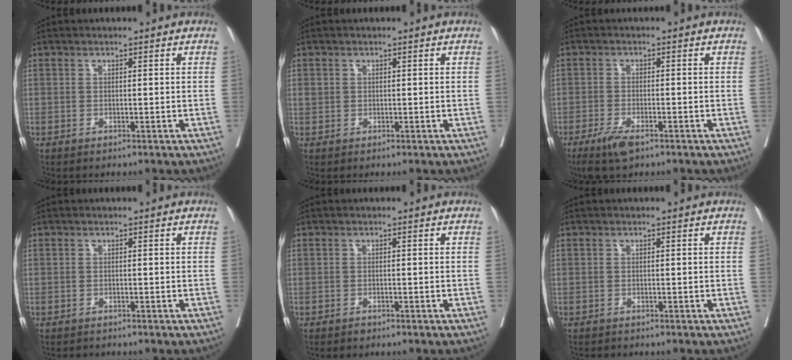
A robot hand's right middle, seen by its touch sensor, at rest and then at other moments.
{"total": 1.0, "force": [0.3, 0.9, 0.3], "torque": [-0.001, 0.005, 0.006]}
{"total": 4.5, "force": [-3.0, 1.2, 3.1], "torque": [-0.064, -0.008, -0.051]}
{"total": 1.2, "force": [-1.2, 0.3, 0.1], "torque": [-0.013, -0.006, -0.019]}
{"total": 0.5, "force": [-0.4, 0.2, 0.1], "torque": [-0.002, -0.001, -0.009]}
{"total": 0.8, "force": [-0.8, 0.1, 0.1], "torque": [-0.012, -0.006, -0.015]}